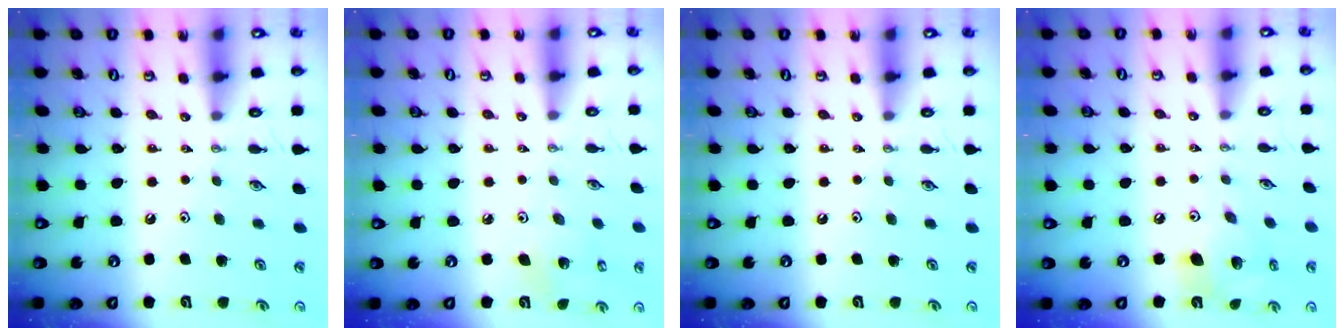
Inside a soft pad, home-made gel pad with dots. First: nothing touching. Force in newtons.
{"total": 2.9, "press": 2.9, "slide": 0.2}
{"total": 0.0}
{"total": 11.0, "press": 10.8, "slide": 2.1}